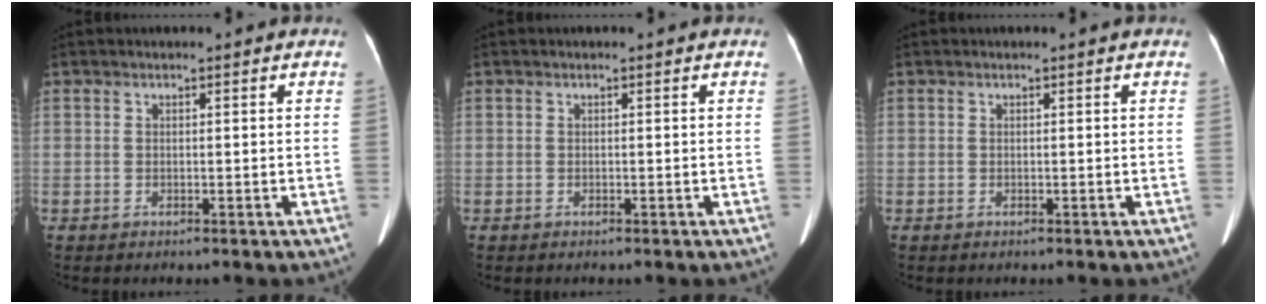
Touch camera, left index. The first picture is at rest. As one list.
[{"total": 0.0}, {"total": 0.0}]